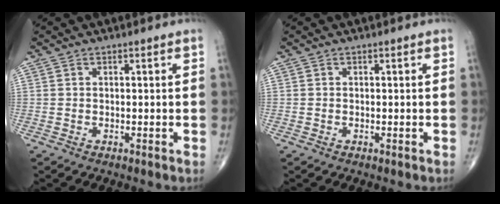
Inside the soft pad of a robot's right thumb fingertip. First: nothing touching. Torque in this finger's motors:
{"motor_torque": [-0.16, 0.06, -0.09, -0.06, 0.05]}